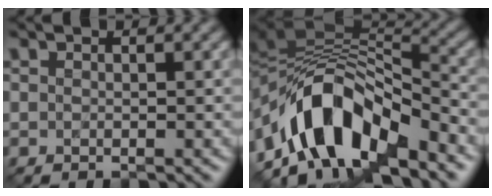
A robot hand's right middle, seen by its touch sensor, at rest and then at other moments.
{"total": 10.8, "force": [-5.4, 5.2, 7.7], "torque": [-0.118, 0.014, -0.103]}